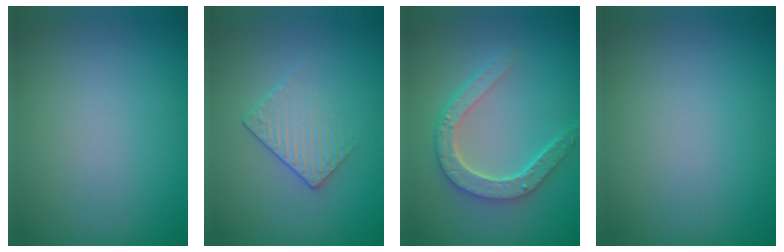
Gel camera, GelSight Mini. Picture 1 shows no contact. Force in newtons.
{"total": 1.9, "press": 1.6, "slide": 1.0}
{"total": 4.6, "press": 3.6, "slide": 2.9}
{"total": 0.0}